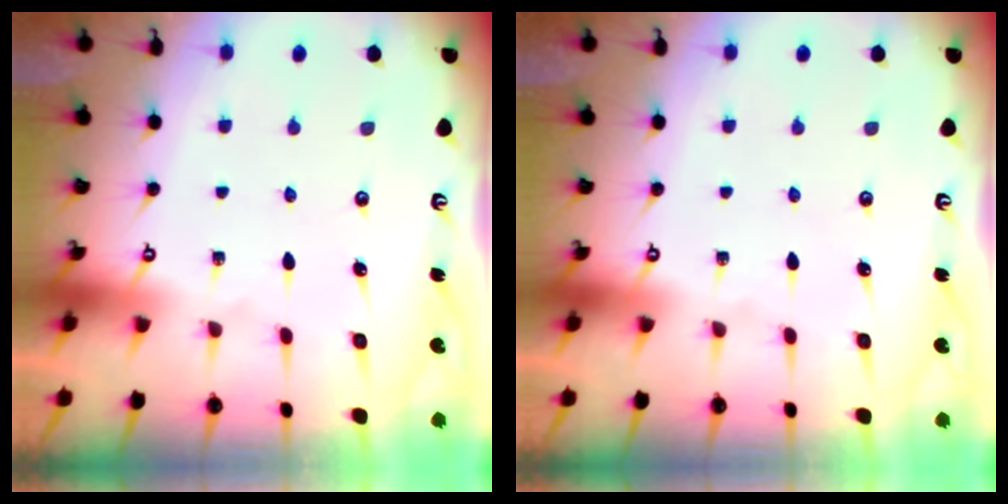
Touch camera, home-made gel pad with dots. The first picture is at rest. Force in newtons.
{"total": 0.0}